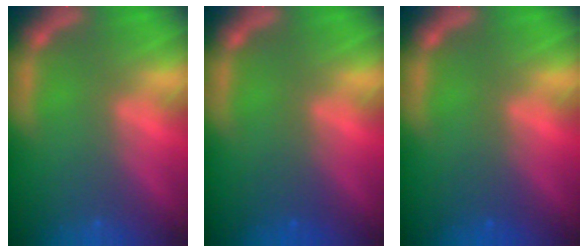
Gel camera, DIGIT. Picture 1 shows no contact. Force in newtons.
{"total": 1.5}
{"total": 1.5}